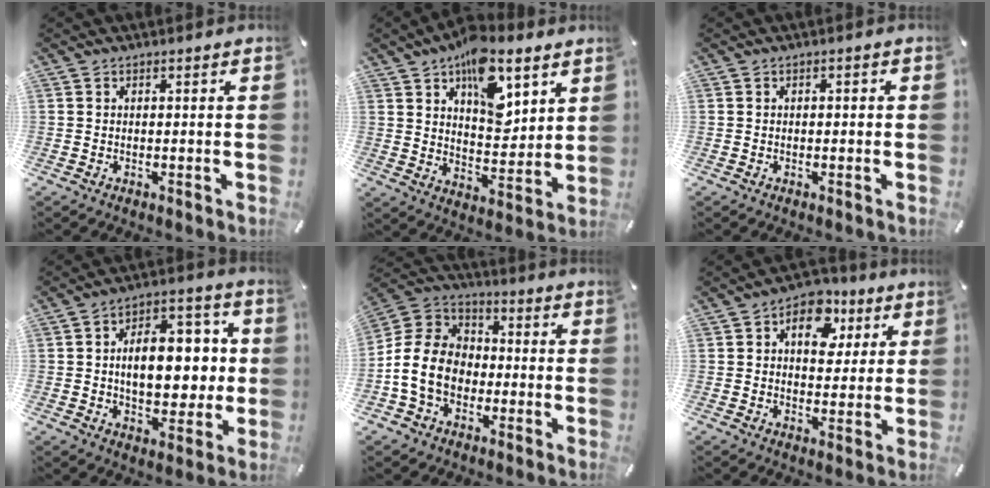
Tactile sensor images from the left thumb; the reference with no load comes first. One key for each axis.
{"total": 15.2, "fx": 8.3, "fy": 8.5, "fz": 9.6, "tx": -0.124, "ty": -0.044, "tz": 0.143}
{"total": 0.8, "fx": -0.4, "fy": 0.5, "fz": 0.5, "tx": -0.009, "ty": 0.002, "tz": -0.008}
{"total": 15.1, "fx": 0.5, "fy": 9.7, "fz": 11.6, "tx": -0.155, "ty": 0.008, "tz": 0.011}
{"total": 12.7, "fx": -3.2, "fy": 10.4, "fz": 6.6, "tx": -0.154, "ty": 0.024, "tz": -0.059}
{"total": 10.4, "fx": 3.5, "fy": 7.5, "fz": 6.3, "tx": -0.073, "ty": -0.010, "tz": 0.055}